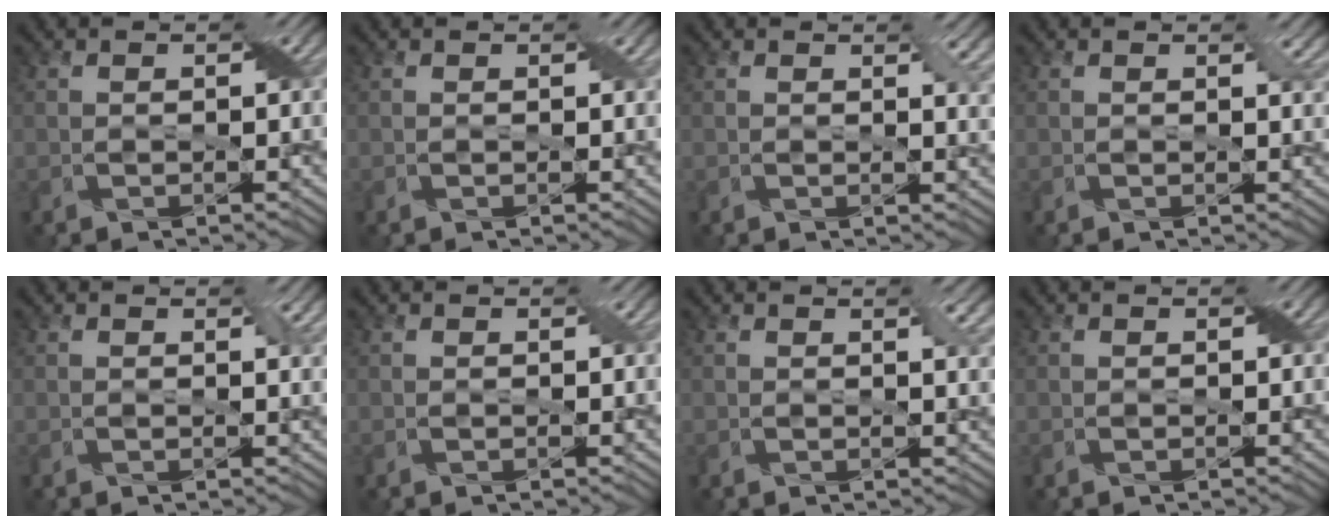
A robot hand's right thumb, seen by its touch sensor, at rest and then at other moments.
{"total": 0.0}
{"total": 2.5, "force": [1.3, 0.8, 2.0], "torque": [-0.033, -0.004, 0.023]}
{"total": 1.2, "force": [0.8, 0.2, 0.9], "torque": [-0.013, -0.004, 0.015]}
{"total": 1.2, "force": [0.7, 0.4, 0.8], "torque": [-0.013, -0.004, 0.014]}
{"total": 0.0}
{"total": 1.8, "force": [1.0, 0.3, 1.4], "torque": [-0.022, -0.002, 0.019]}
{"total": 0.0}